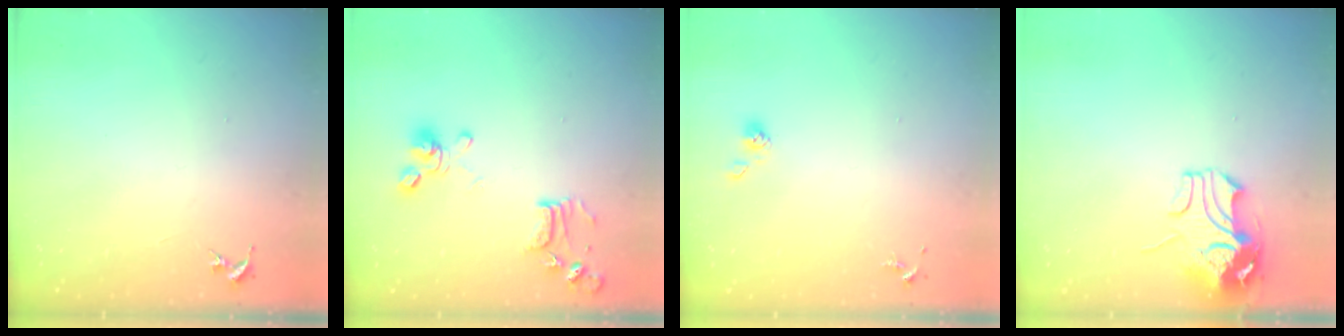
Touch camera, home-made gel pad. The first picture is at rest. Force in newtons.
{"total": 13.1, "press": 13.0, "slide": 1.3}
{"total": 4.2, "press": 4.0, "slide": 1.1}
{"total": 9.7, "press": 9.6, "slide": 1.7}